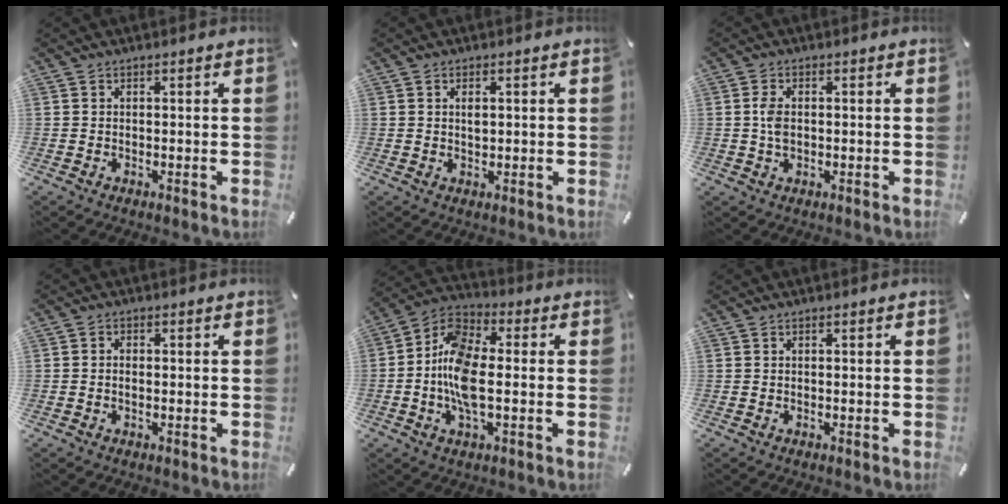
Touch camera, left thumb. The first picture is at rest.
{"total": 1.9, "force": [0.4, 1.1, 1.5], "torque": [-0.026, 0.001, 0.004]}
{"total": 3.6, "force": [0.2, 2.2, 2.8], "torque": [-0.071, 0.001, -0.002]}
{"total": 1.2, "force": [-0.3, 0.7, 0.9], "torque": [-0.018, 0.001, -0.006]}
{"total": 11.6, "force": [-2.2, 5.9, 9.7], "torque": [-0.217, 0.000, -0.041]}
{"total": 0.0}